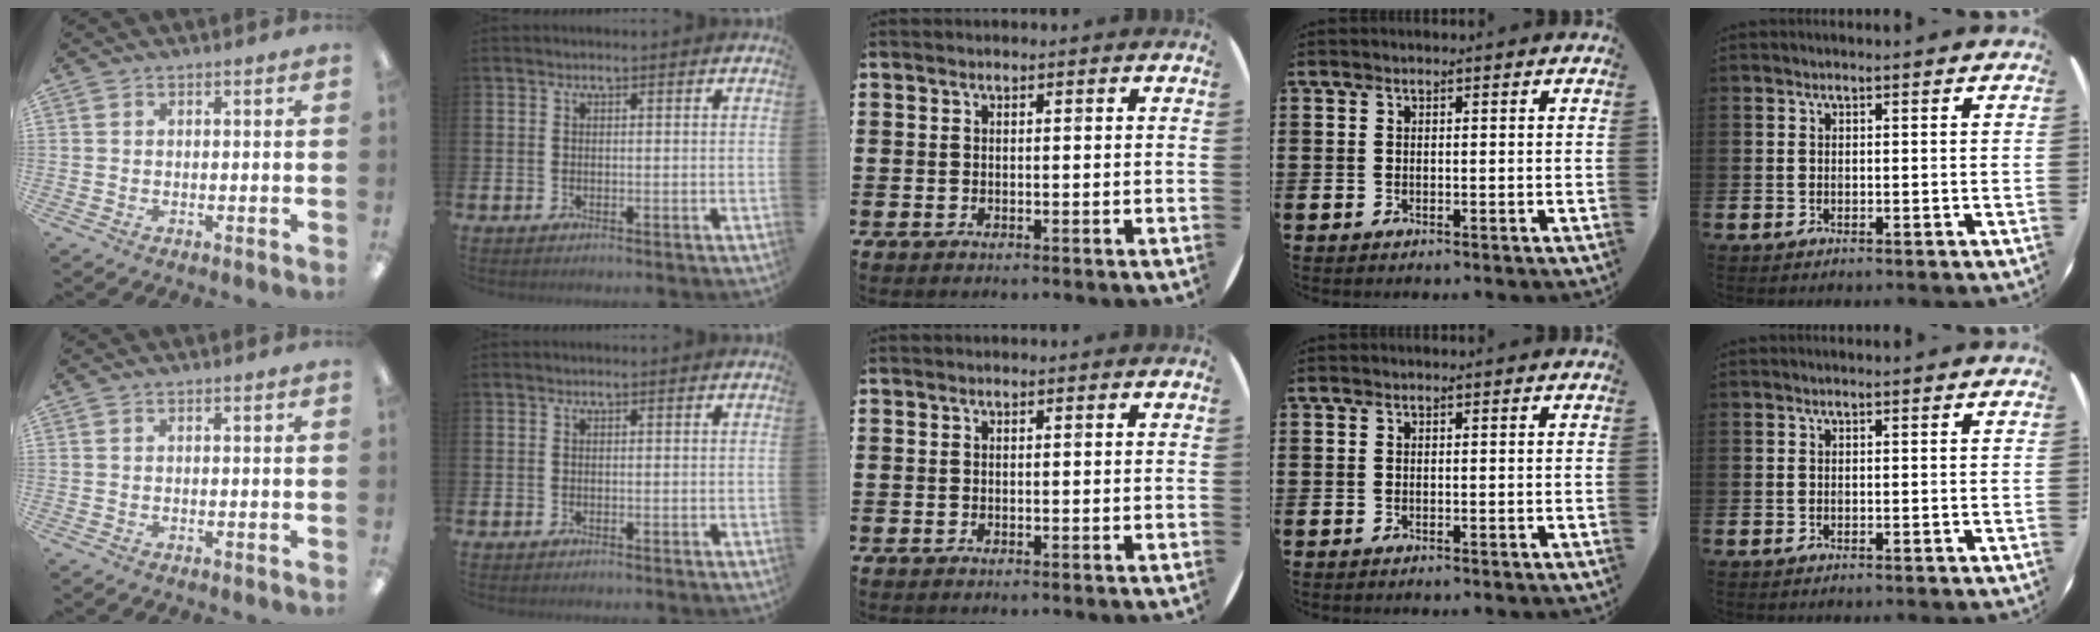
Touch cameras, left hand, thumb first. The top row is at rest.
{}